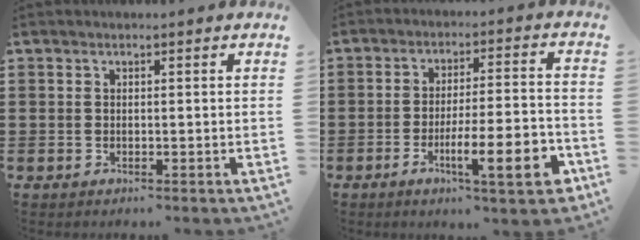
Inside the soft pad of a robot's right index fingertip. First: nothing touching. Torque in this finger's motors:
{"motor_torque": [0.53, -0.46, 0.26, 0.08]}